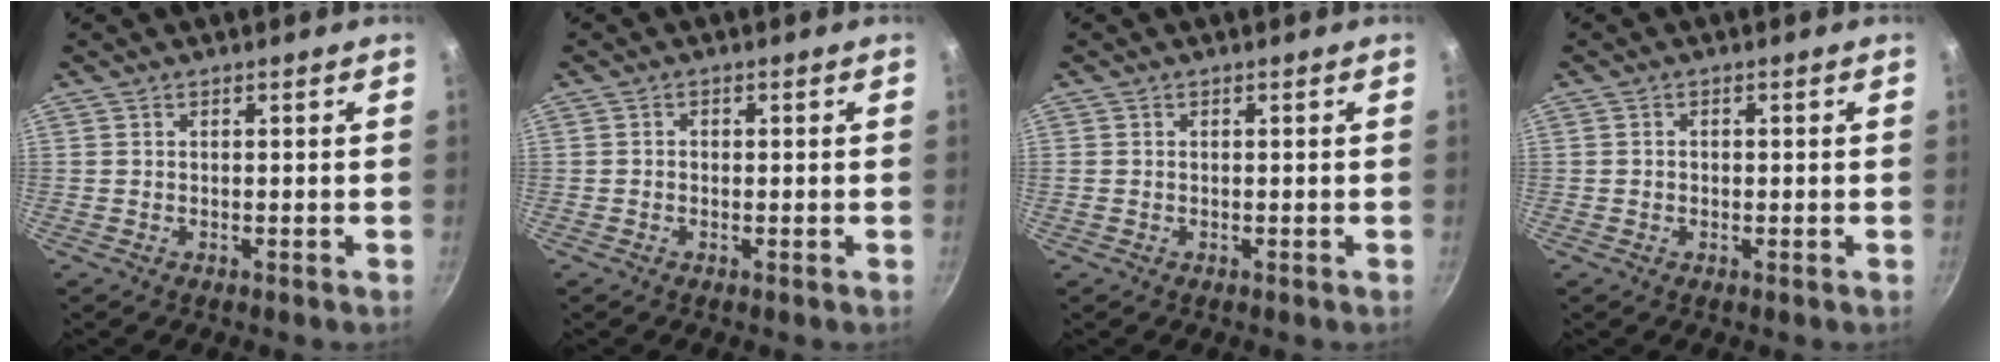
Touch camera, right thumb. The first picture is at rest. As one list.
[{"total": 0.8, "force": [-0.2, 0.6, 0.4], "torque": [-0.006, 0.004, -0.003]}, {"total": 0.5, "force": [-0.1, 0.5, 0.2], "torque": [-0.004, 0.001, 0.000]}, {"total": 1.0, "force": [-0.2, 0.8, 0.5], "torque": [-0.007, 0.004, -0.003]}]